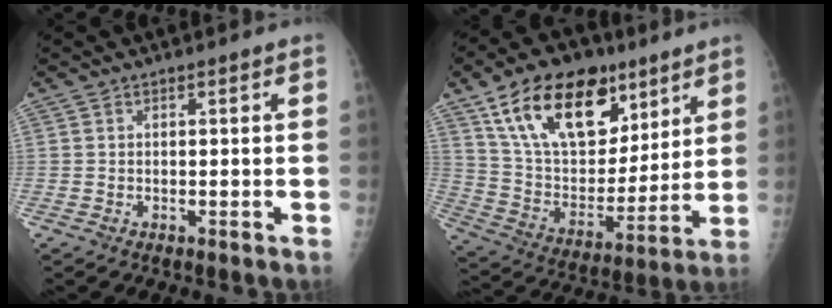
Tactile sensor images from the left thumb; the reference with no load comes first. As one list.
[{"total": 23.9, "force": [13.3, 13.9, 14.2], "torque": [-0.201, -0.035, 0.236]}]